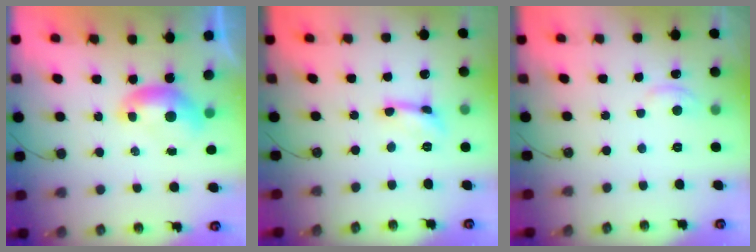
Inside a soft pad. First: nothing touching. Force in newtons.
{"total": 0.9, "press": 0.8, "slide": 0.1}
{"total": 3.2, "press": 3.1, "slide": 0.5}